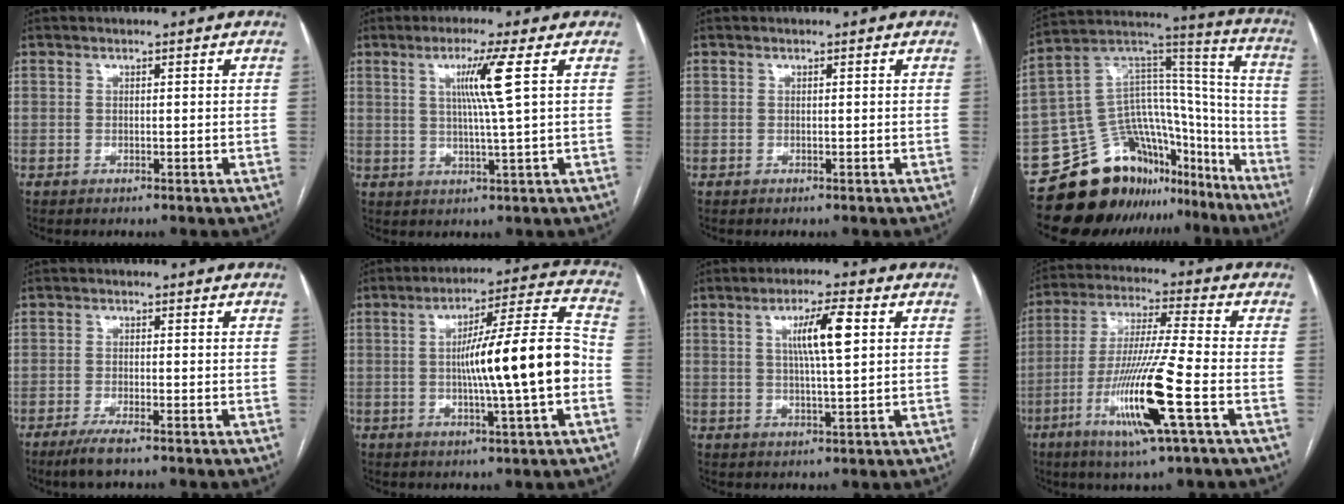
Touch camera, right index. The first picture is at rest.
{"total": 6.4, "force": [1.9, -1.6, 5.9], "torque": [-0.111, -0.003, 0.037]}
{"total": 0.0}
{"total": 22.3, "force": [-17.3, 11.3, 8.5], "torque": [-0.128, 0.076, -0.265]}
{"total": 3.8, "force": [-2.7, 0.3, 2.6], "torque": [-0.054, -0.009, -0.049]}
{"total": 15.2, "force": [-1.8, 0.1, 15.1], "torque": [-0.233, 0.014, -0.032]}
{"total": 7.2, "force": [2.0, 0.4, 6.9], "torque": [-0.122, 0.005, 0.034]}
{"total": 15.0, "force": [-5.5, -0.4, 13.9], "torque": [-0.282, -0.020, -0.104]}